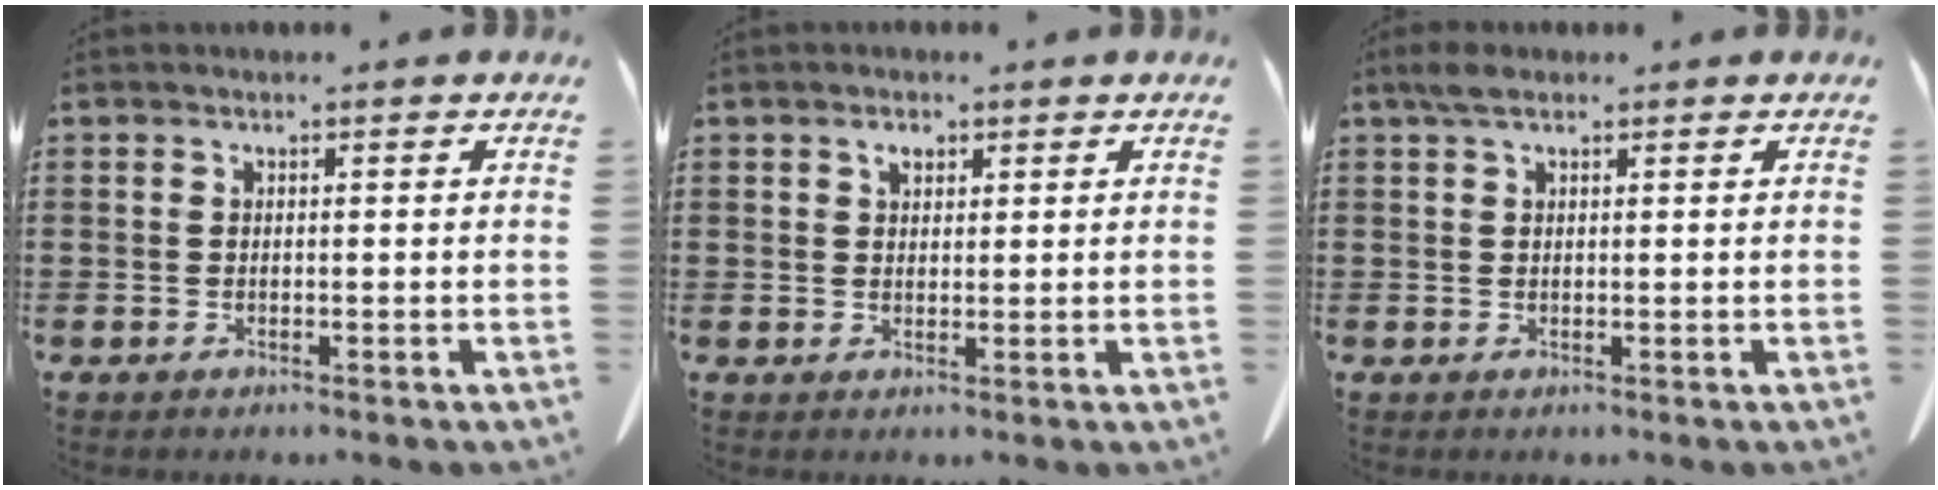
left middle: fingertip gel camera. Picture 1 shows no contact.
{"total": 1.9, "force": [1.1, 1.0, 1.1], "torque": [-0.018, -0.001, 0.020]}
{"total": 2.2, "force": [1.3, 0.9, 1.5], "torque": [-0.035, 0.003, 0.025]}